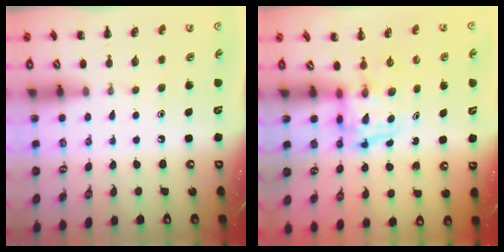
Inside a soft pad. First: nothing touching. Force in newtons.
{"total": 3.5, "press": 3.5, "slide": 0.3}